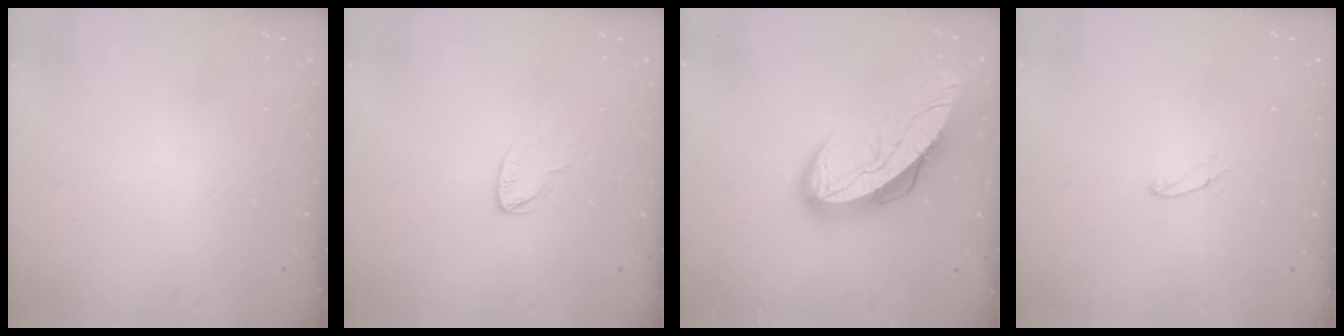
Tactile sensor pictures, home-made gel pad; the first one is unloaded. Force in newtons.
{"total": 3.7, "press": 3.7, "slide": 0.2}
{"total": 13.4, "press": 13.3, "slide": 1.2}
{"total": 4.2, "press": 4.2, "slide": 0.3}